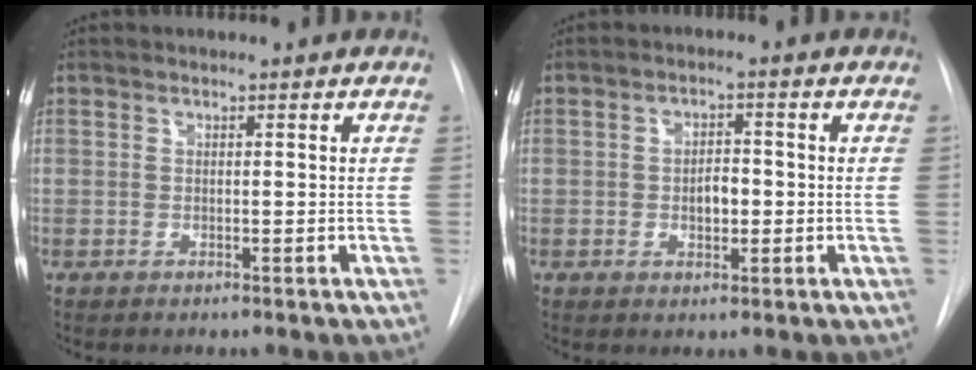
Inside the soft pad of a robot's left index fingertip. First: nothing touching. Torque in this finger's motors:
{"motor_torque": [0.17, 0.01, 0.11, 0.03]}